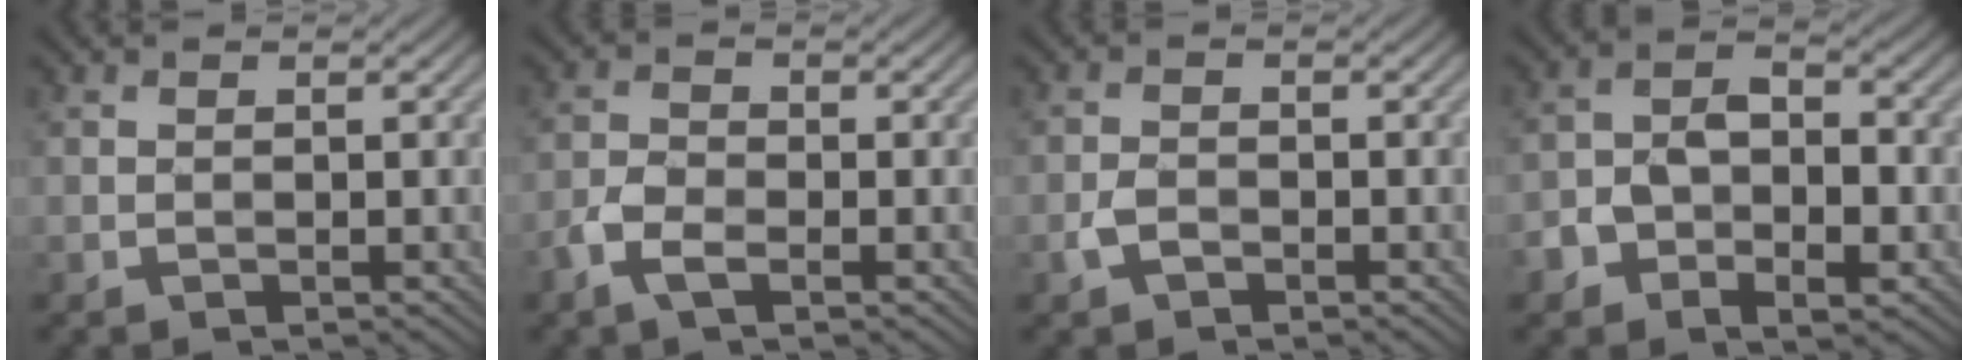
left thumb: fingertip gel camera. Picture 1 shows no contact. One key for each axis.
{"total": 3.5, "fx": -2.0, "fy": 1.6, "fz": 2.4, "tx": -0.054, "ty": 0.000, "tz": -0.047}
{"total": 2.0, "fx": -1.1, "fy": 1.2, "fz": 1.1, "tx": -0.025, "ty": 0.001, "tz": -0.026}
{"total": 7.3, "fx": -3.0, "fy": 4.6, "fz": 4.7, "tx": -0.075, "ty": -0.003, "tz": -0.056}